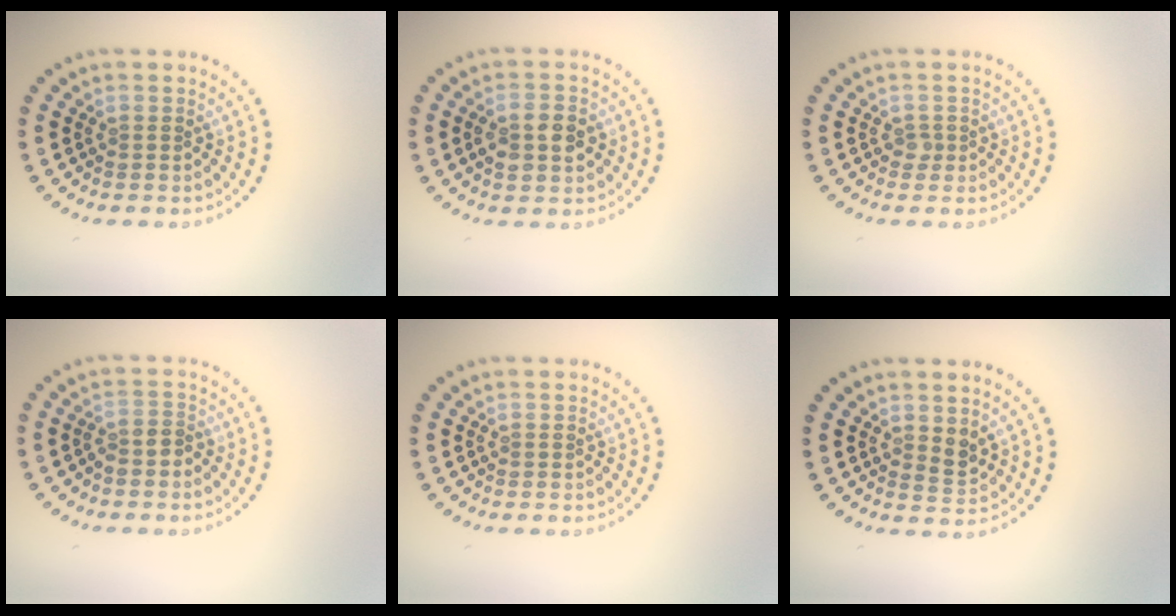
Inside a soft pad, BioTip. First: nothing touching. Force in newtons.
{"total": 3.7, "press": 3.7, "slide": 0.1}
{"total": 0.7, "press": 0.6, "slide": 0.5}
{"total": 1.5, "press": 1.1, "slide": 1.0}
{"total": 0.0}
{"total": 1.4, "press": 1.3, "slide": 0.7}